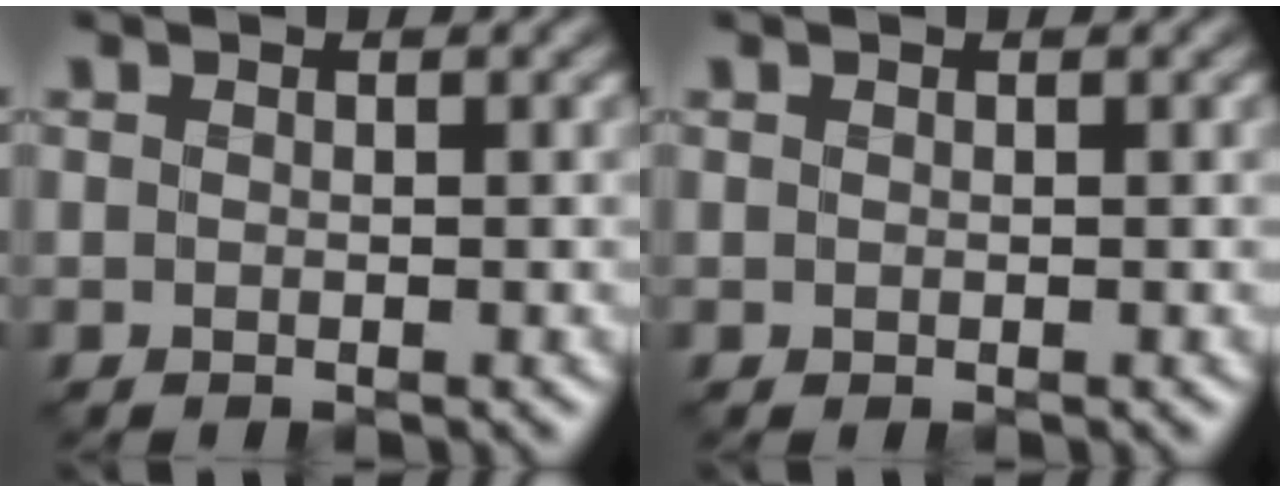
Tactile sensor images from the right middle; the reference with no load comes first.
{"total": 0.0}